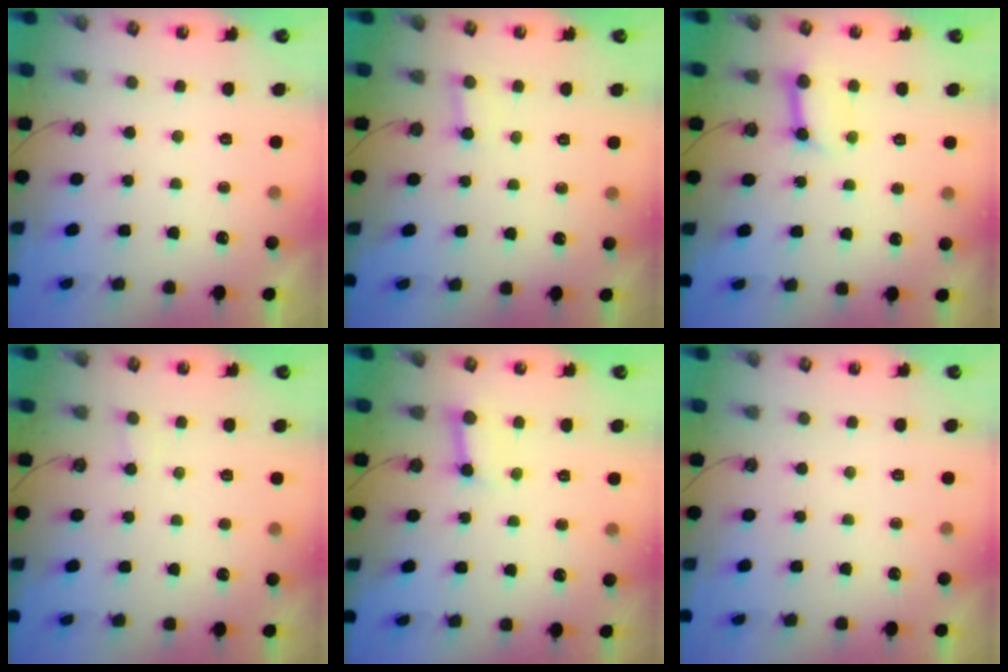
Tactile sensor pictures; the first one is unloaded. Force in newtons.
{"total": 2.2, "press": 2.2, "slide": 0.2}
{"total": 8.3, "press": 8.2, "slide": 0.9}
{"total": 4.1, "press": 4.1, "slide": 0.4}
{"total": 3.4, "press": 3.4, "slide": 0.4}
{"total": 0.0}